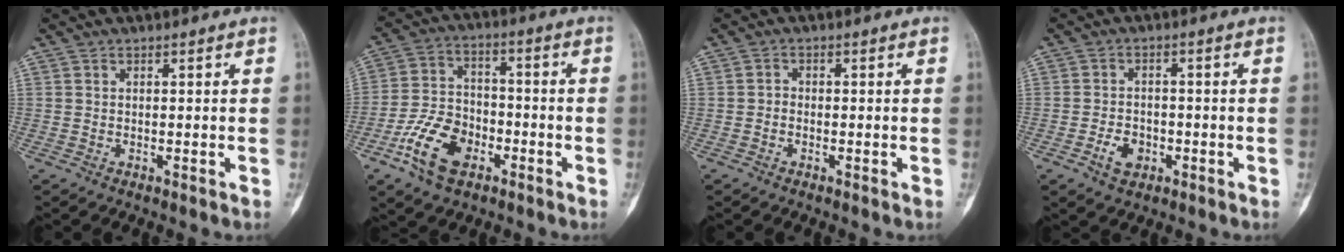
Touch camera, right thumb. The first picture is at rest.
{"total": 12.0, "force": [-5.8, 7.6, 7.3], "torque": [-0.123, 0.029, -0.113]}
{"total": 1.2, "force": [-0.4, 1.0, 0.5], "torque": [0.000, 0.005, -0.011]}
{"total": 4.5, "force": [-2.0, 3.2, 2.5], "torque": [-0.033, 0.012, -0.033]}